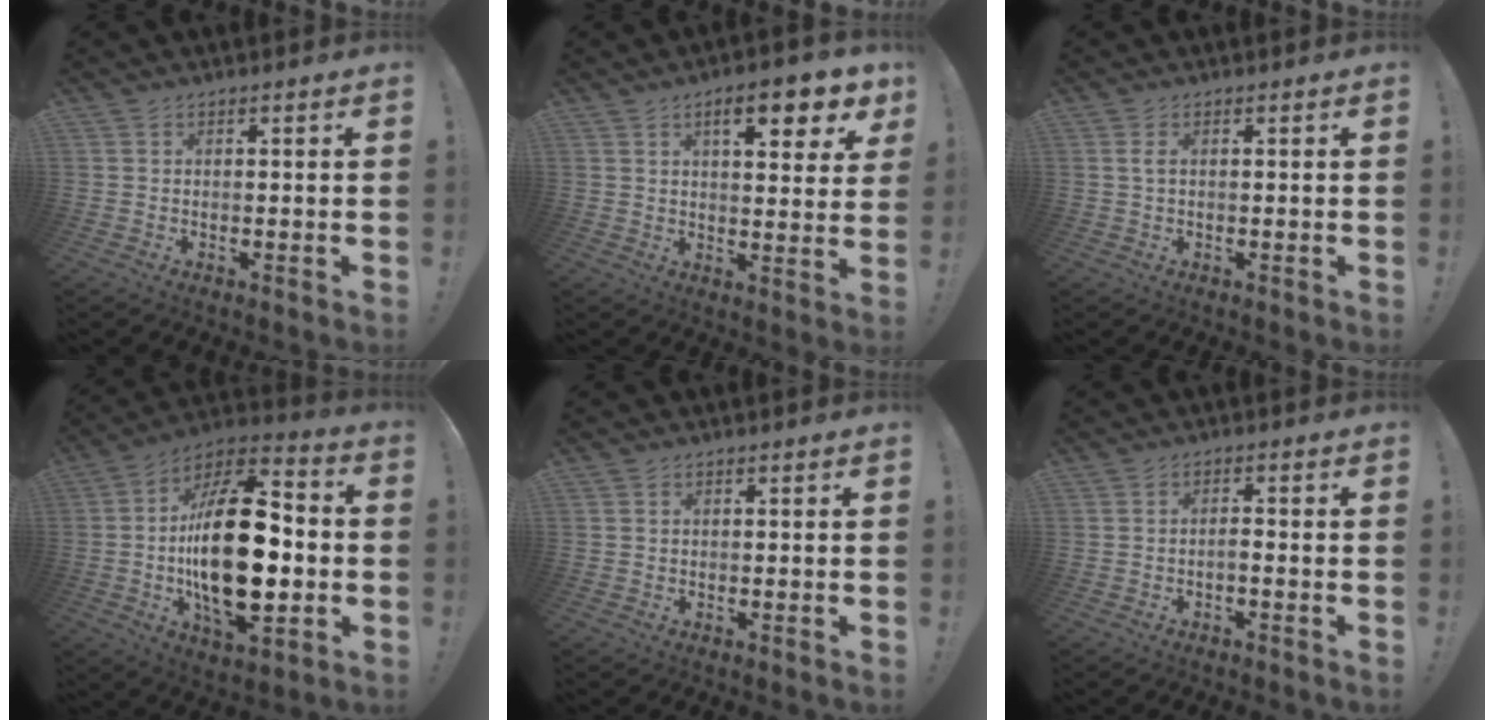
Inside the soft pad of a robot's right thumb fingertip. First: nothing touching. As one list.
[{"total": 10.9, "force": [5.4, 3.2, 8.8], "torque": [-0.114, -0.019, 0.082]}, {"total": 1.4, "force": [0.3, 0.3, 1.3], "torque": [-0.027, 0.003, 0.004]}, {"total": 28.6, "force": [-2.4, 14.3, 24.6], "torque": [-0.443, 0.008, -0.037]}, {"total": 0.0}, {"total": 1.8, "force": [-1.3, 0.3, 1.3], "torque": [-0.022, 0.002, -0.021]}]